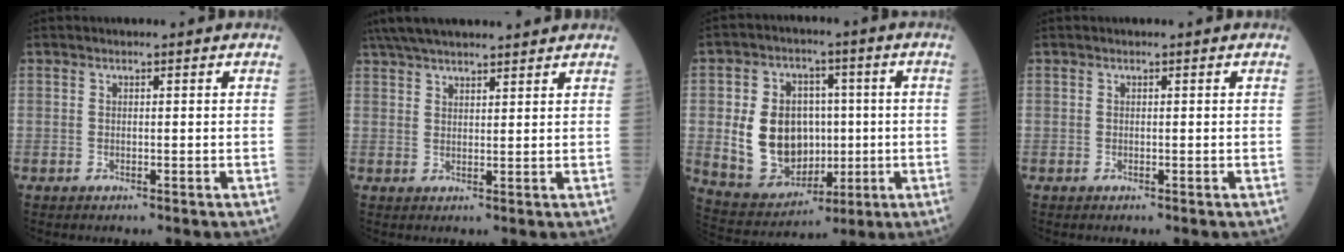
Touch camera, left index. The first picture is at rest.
{"total": 14.9, "force": [13.1, 2.9, 6.5], "torque": [-0.111, 0.052, 0.207]}
{"total": 13.0, "force": [-0.1, 10.0, 8.2], "torque": [-0.177, 0.022, 0.021]}
{"total": 0.0}